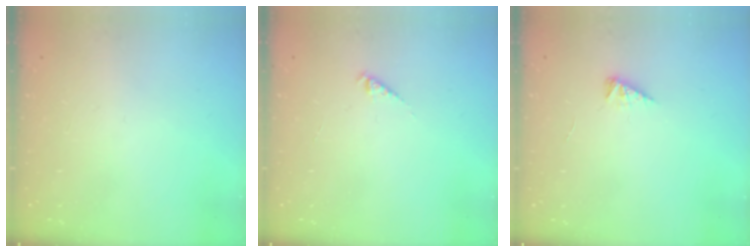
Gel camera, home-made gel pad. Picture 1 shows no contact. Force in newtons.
{"total": 0.5, "press": 0.5, "slide": 0.2}
{"total": 2.3, "press": 2.3, "slide": 0.4}